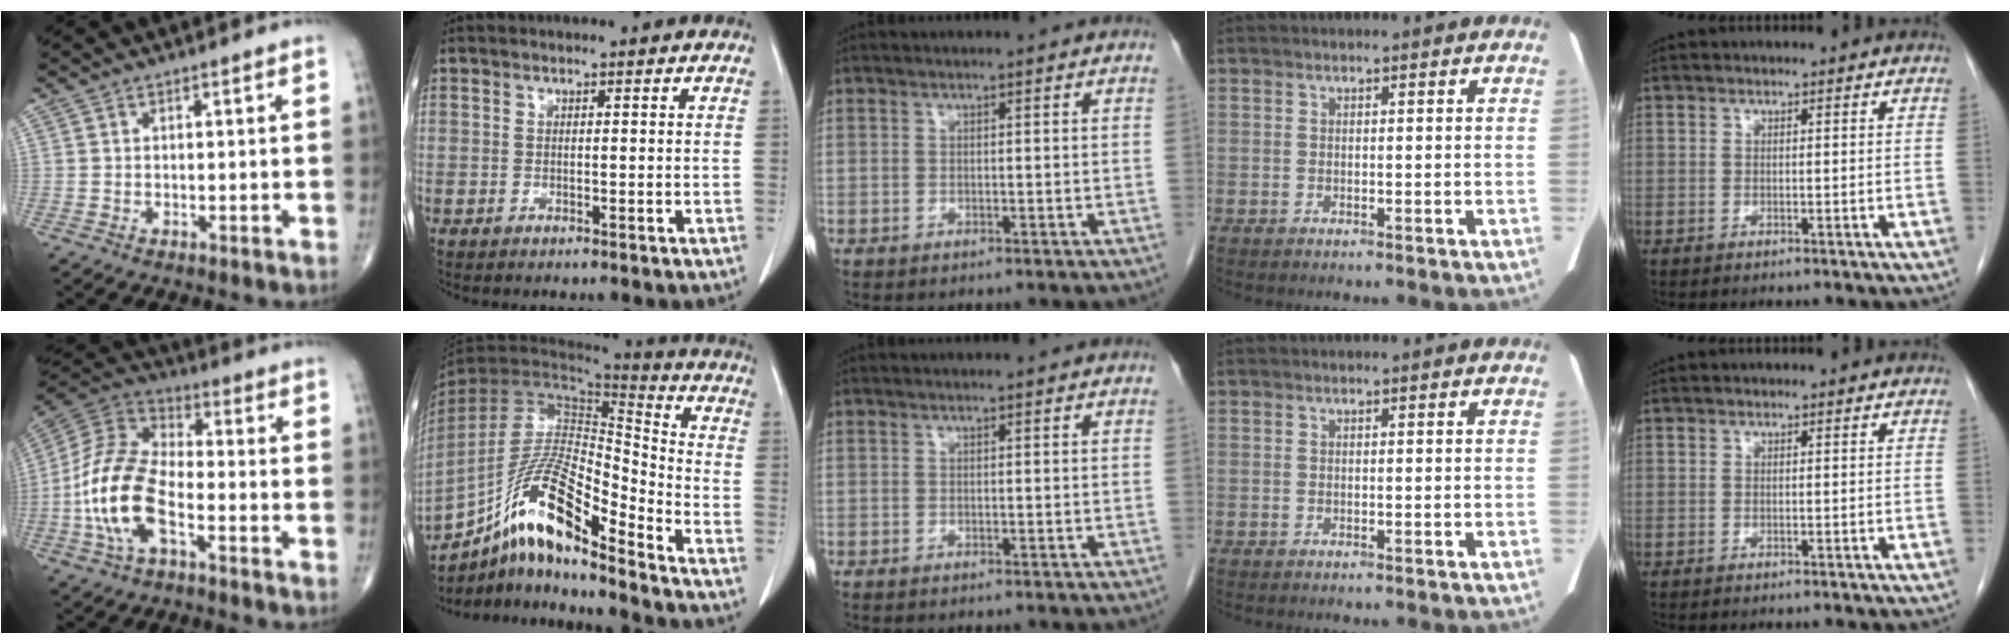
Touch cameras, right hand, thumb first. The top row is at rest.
{"thumb": {"total": 15.7, "force": [-4.9, 7.7, 12.8], "torque": [-0.264, 0.034, -0.098]}, "index": {"total": 17.9, "force": [-12.2, 2.5, 12.8], "torque": [-0.257, -0.004, -0.222]}}